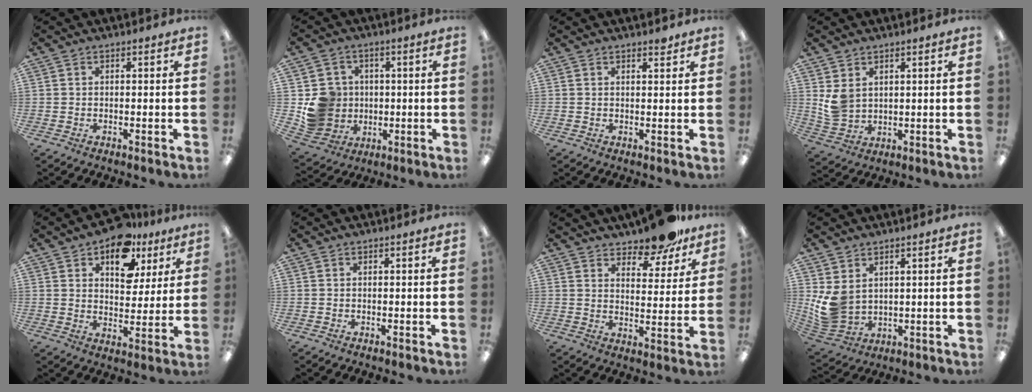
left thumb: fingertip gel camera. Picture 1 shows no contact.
{"total": 9.4, "force": [0.2, 9.2, 2.0], "torque": [-0.052, 0.007, 0.018]}
{"total": 1.5, "force": [1.4, 0.3, 0.4], "torque": [0.007, -0.009, 0.023]}
{"total": 5.5, "force": [2.5, 4.2, 2.5], "torque": [-0.053, -0.006, 0.049]}
{"total": 13.2, "force": [8.4, 7.8, 6.4], "torque": [-0.084, -0.044, 0.148]}
{"total": 0.0}
{"total": 10.5, "force": [9.5, 3.1, 3.3], "torque": [-0.042, -0.071, 0.173]}
{"total": 8.3, "force": [2.1, 6.4, 4.8], "torque": [-0.117, -0.017, 0.043]}